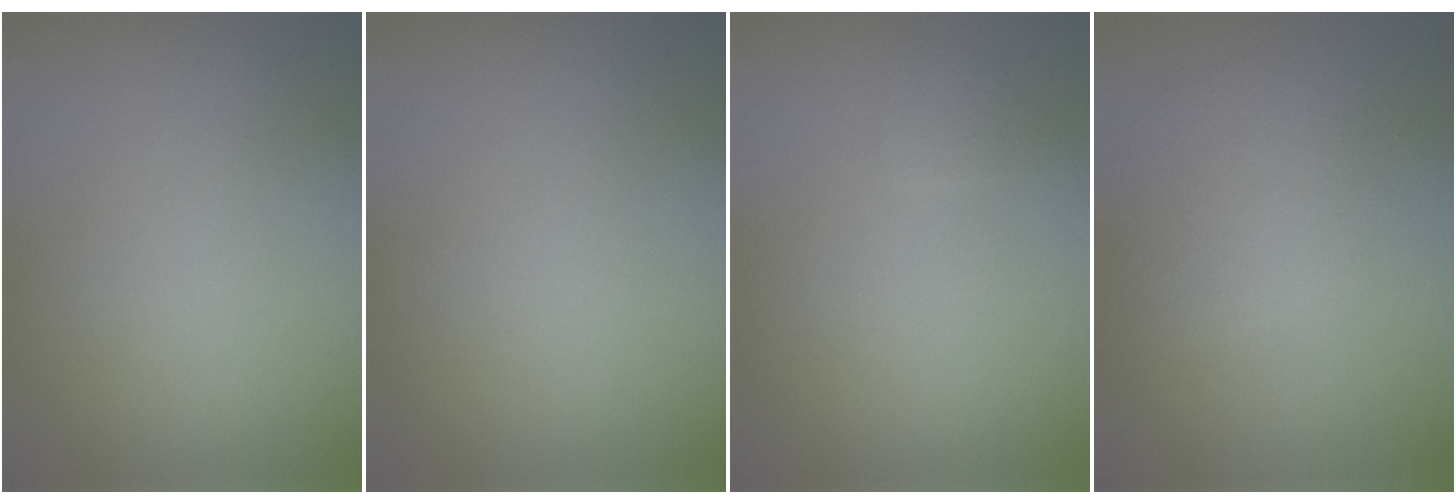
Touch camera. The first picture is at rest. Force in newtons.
{"total": 0.0}
{"total": 0.8, "press": 0.8, "slide": 0.1}
{"total": 3.0, "press": 3.0, "slide": 0.1}